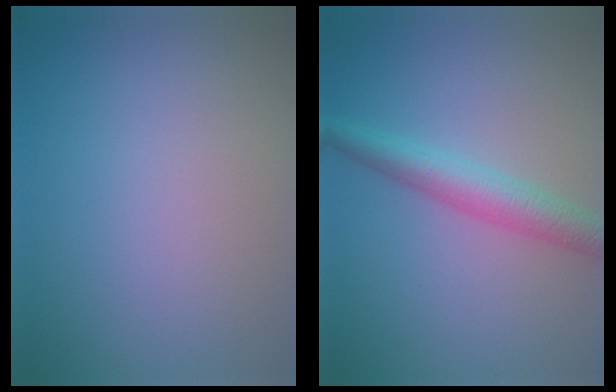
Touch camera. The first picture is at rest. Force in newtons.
{"total": 3.9, "press": 3.9, "slide": 0.1}